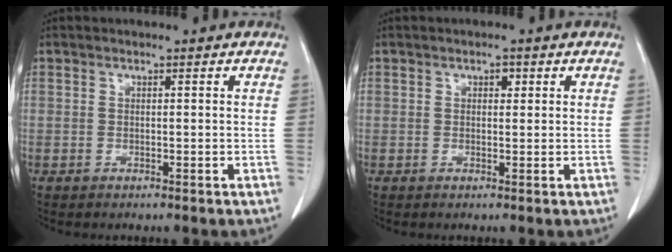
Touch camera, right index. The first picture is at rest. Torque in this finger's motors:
{"motor_torque": [0.16, 0.03, -0.01, 0.00]}